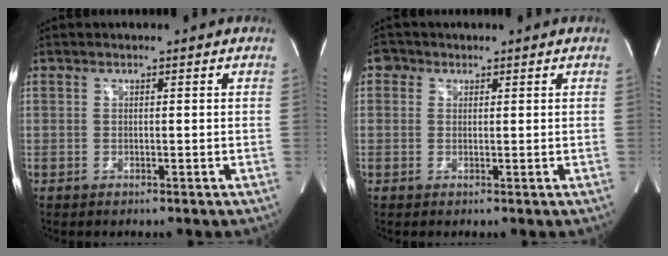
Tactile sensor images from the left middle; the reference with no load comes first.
{"total": 1.9, "force": [0.8, 1.6, 0.3], "torque": [0.002, 0.006, 0.008]}